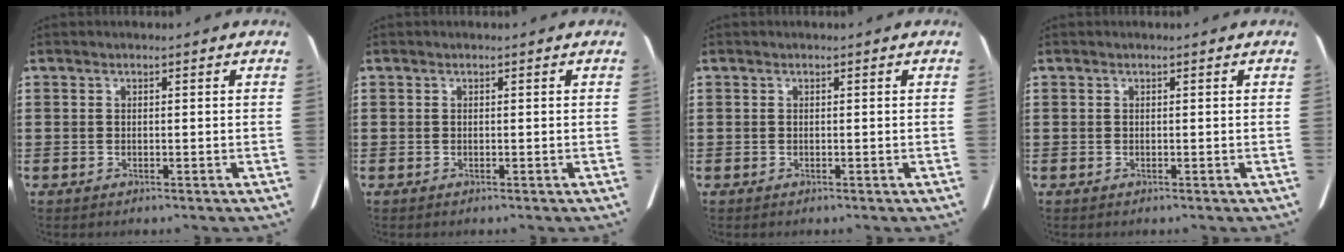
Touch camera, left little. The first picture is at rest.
{"total": 0.0}
{"total": 0.0}
{"total": 0.0}